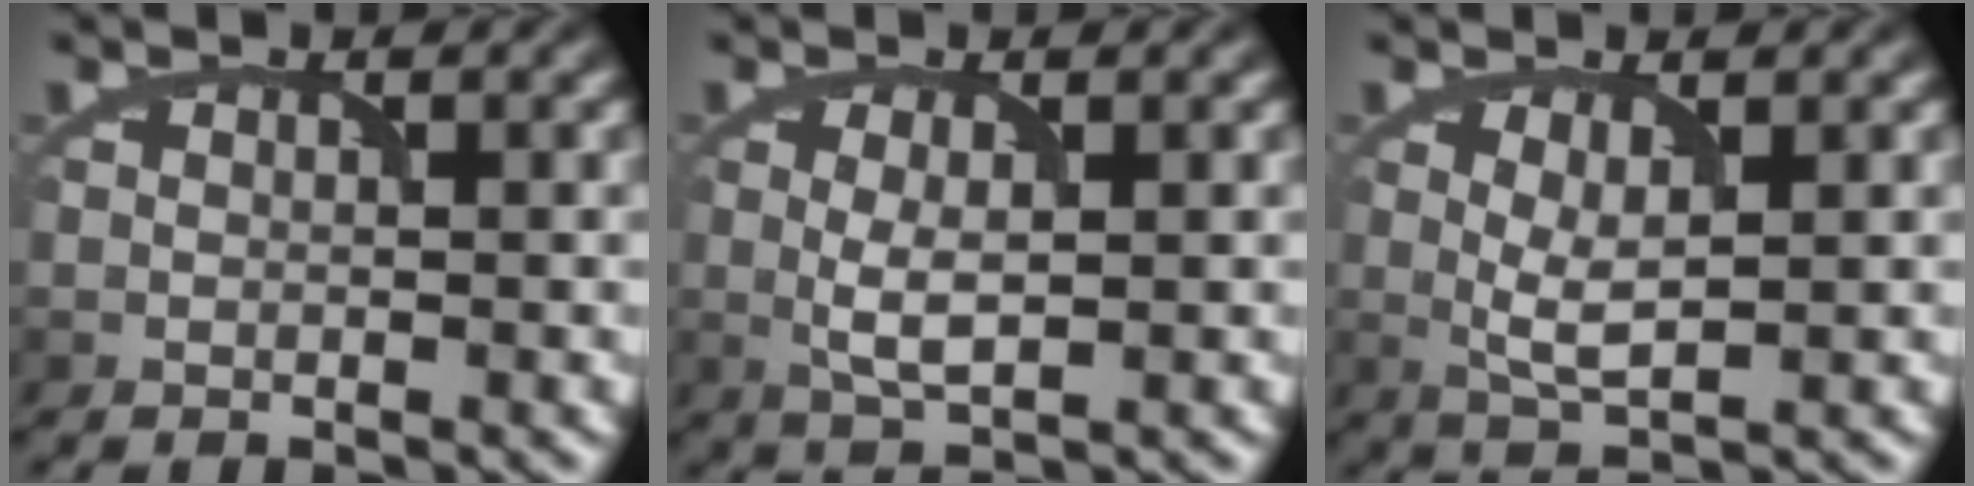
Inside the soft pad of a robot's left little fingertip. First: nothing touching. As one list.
[{"total": 2.5, "force": [0.1, 0.8, 2.3], "torque": [-0.052, -0.002, 0.004]}, {"total": 2.4, "force": [0.6, 0.7, 2.3], "torque": [-0.049, -0.006, 0.014]}]